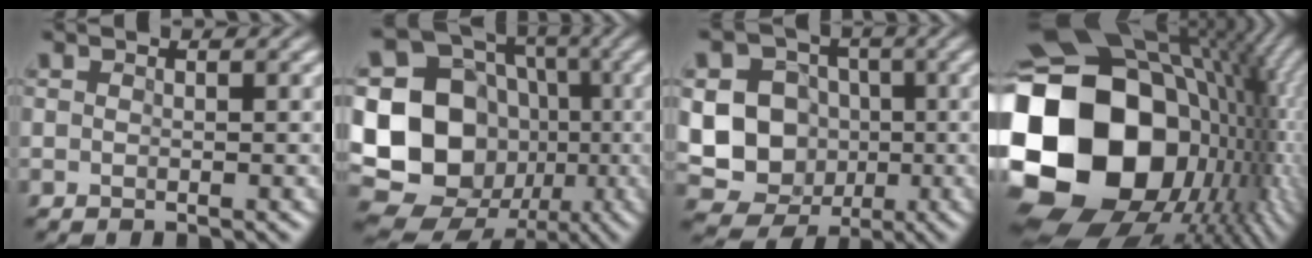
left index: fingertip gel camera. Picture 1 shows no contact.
{"total": 20.1, "force": [-2.0, 18.2, 8.3], "torque": [-0.190, 0.015, -0.062]}
{"total": 11.6, "force": [-1.0, 10.8, 4.3], "torque": [-0.098, -0.003, -0.024]}
{"total": 22.3, "force": [-1.1, 17.0, 14.4], "torque": [-0.344, -0.027, 0.016]}